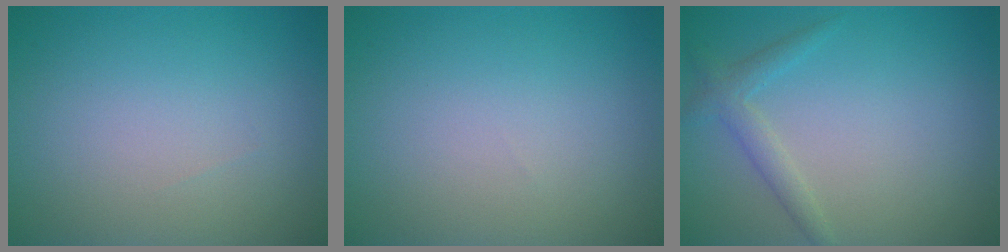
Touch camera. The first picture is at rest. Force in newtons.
{"total": 0.0}
{"total": 1.9, "press": 1.9, "slide": 0.2}